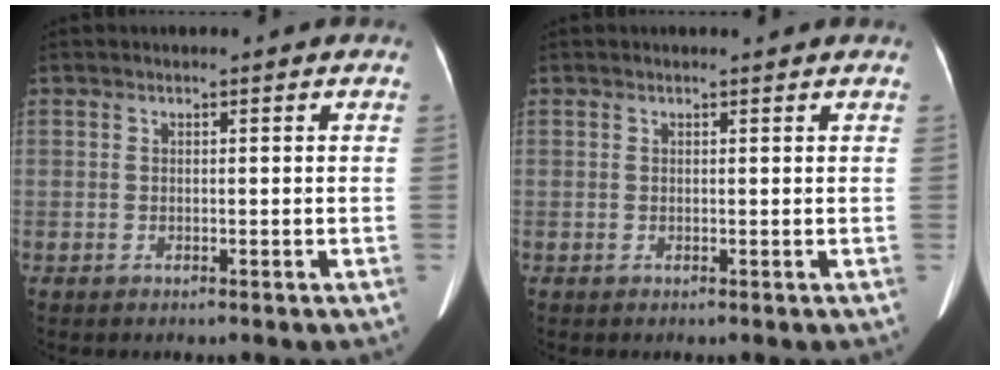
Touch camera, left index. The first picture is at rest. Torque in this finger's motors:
{"motor_torque": [0.09, -0.15, -0.07, 0.00]}